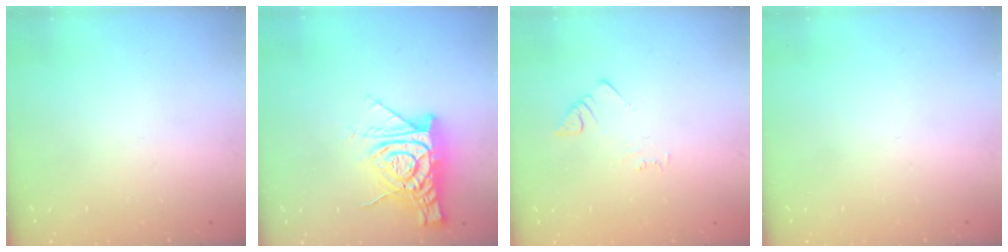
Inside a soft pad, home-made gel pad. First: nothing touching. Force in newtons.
{"total": 13.0, "press": 13.0, "slide": 1.4}
{"total": 2.5, "press": 2.5, "slide": 0.4}
{"total": 0.0}